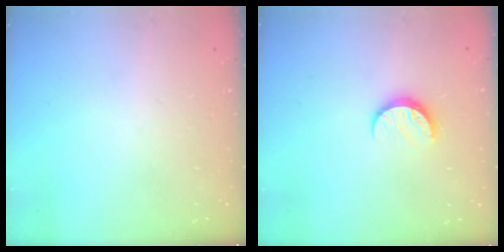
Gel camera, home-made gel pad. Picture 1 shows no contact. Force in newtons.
{"total": 7.0, "press": 7.0, "slide": 0.6}